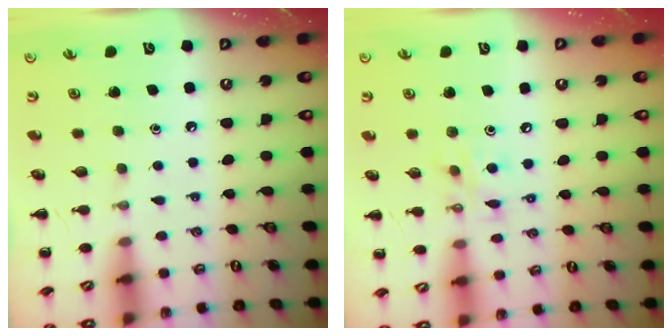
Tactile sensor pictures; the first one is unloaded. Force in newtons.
{"total": 7.4, "press": 7.3, "slide": 0.7}